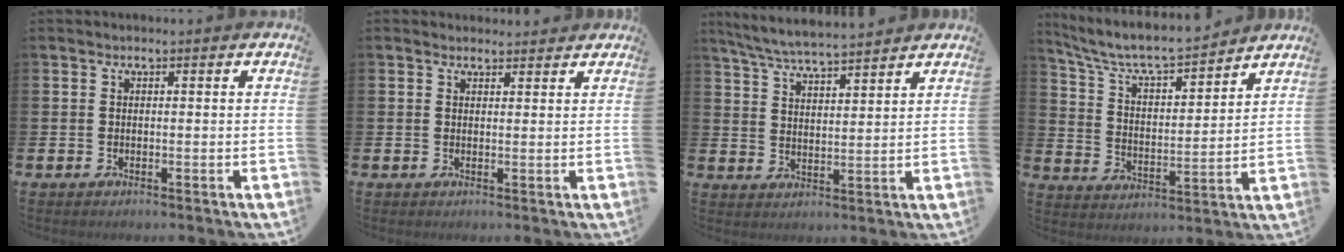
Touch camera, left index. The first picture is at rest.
{"total": 1.6, "force": [1.5, 0.5, -0.1], "torque": [0.008, -0.004, 0.027]}
{"total": 5.7, "force": [5.6, 0.2, 1.4], "torque": [-0.050, -0.029, 0.099]}
{"total": 7.3, "force": [6.9, 1.1, 2.1], "torque": [-0.079, -0.051, 0.118]}